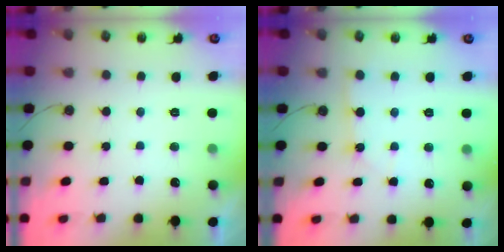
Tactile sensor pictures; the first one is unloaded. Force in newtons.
{"total": 5.7, "press": 5.7, "slide": 0.5}